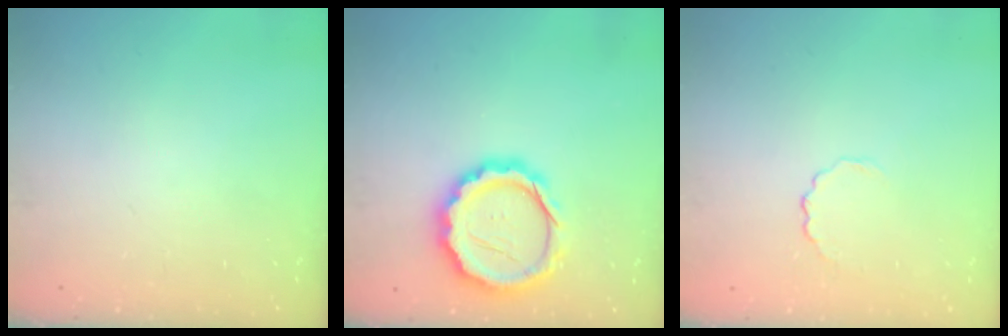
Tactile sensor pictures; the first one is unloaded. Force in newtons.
{"total": 16.0, "press": 15.7, "slide": 3.1}
{"total": 2.8, "press": 2.5, "slide": 1.1}